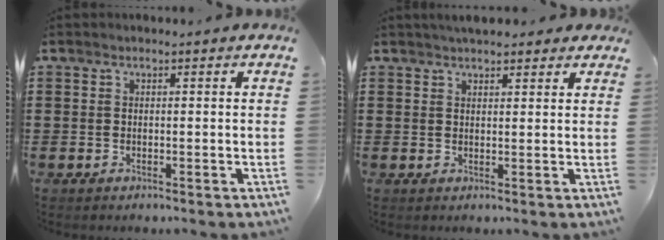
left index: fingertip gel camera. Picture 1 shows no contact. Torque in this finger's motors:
{"motor_torque": [2.14, 0.00, 0.01, -0.07]}